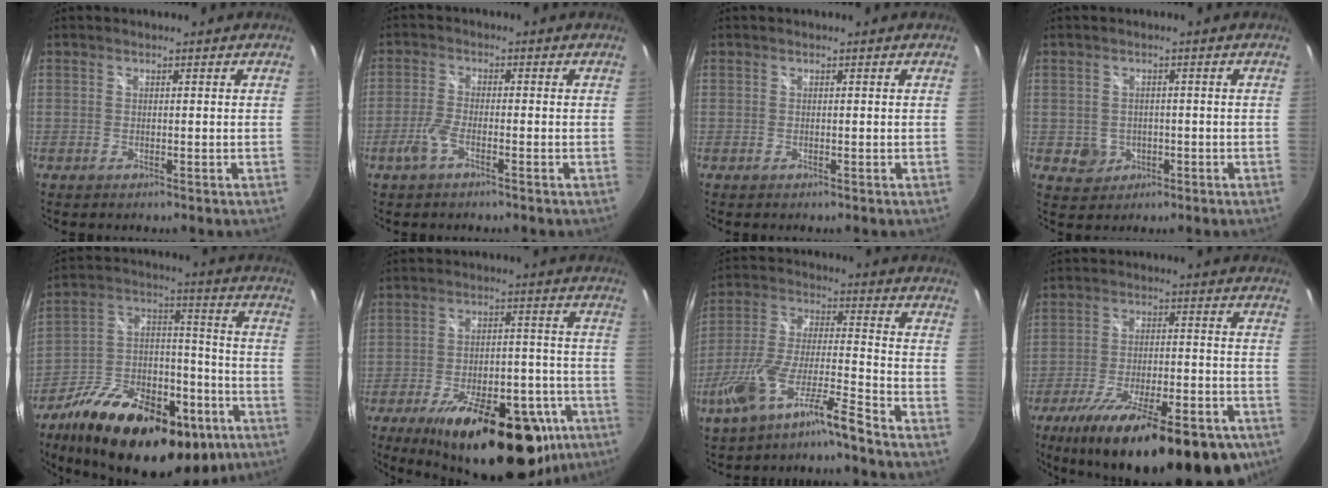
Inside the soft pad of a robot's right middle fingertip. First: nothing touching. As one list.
[{"total": 3.9, "force": [-2.2, 1.0, 3.1], "torque": [-0.082, -0.001, -0.044]}, {"total": 0.0}, {"total": 3.7, "force": [-0.8, 3.5, 1.0], "torque": [-0.023, 0.003, -0.003]}, {"total": 29.8, "force": [-18.2, 14.2, 18.8], "torque": [-0.322, 0.008, -0.274]}, {"total": 27.8, "force": [-17.5, 11.6, 18.2], "torque": [-0.268, -0.001, -0.226]}, {"total": 11.1, "force": [-8.3, 0.1, 7.4], "torque": [-0.156, 0.002, -0.155]}, {"total": 26.2, "force": [-18.2, 7.7, 17.3], "torque": [-0.284, -0.046, -0.256]}]